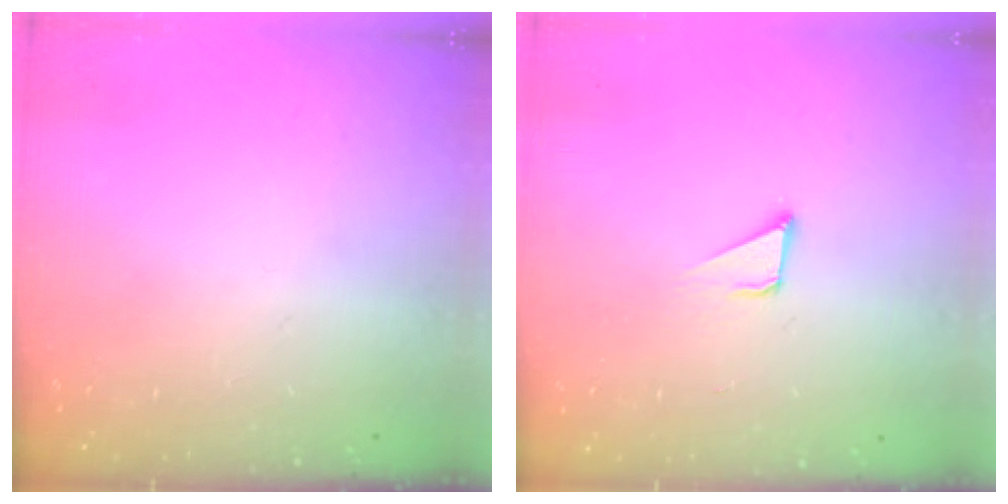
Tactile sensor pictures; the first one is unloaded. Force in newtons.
{"total": 2.1, "press": 2.1, "slide": 0.1}